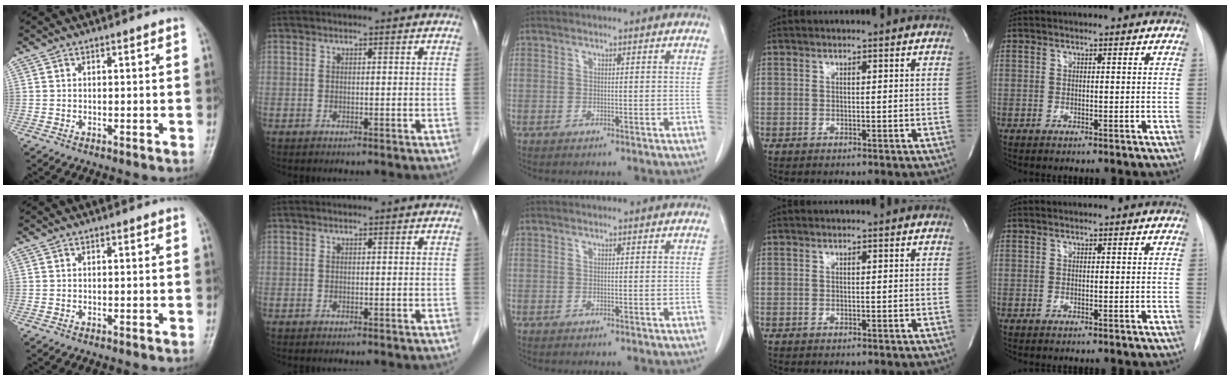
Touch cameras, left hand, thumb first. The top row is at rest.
{}